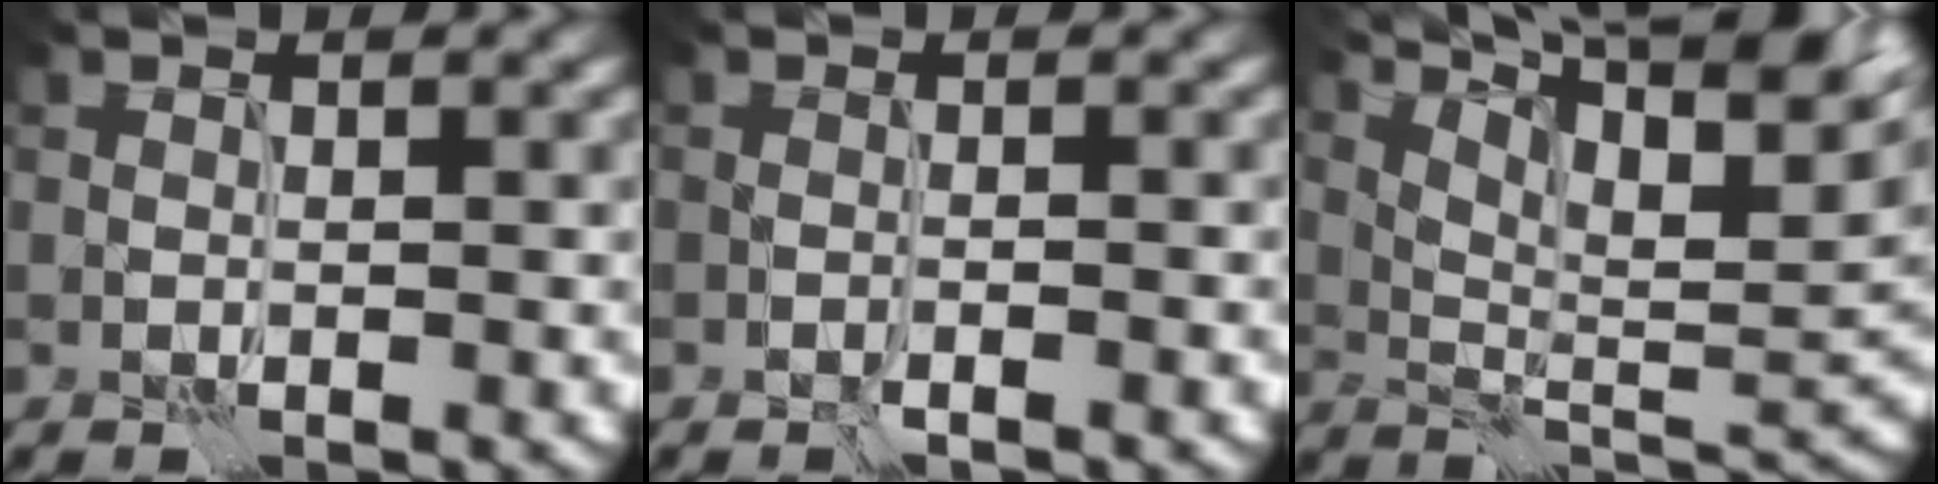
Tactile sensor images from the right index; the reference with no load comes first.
{"total": 0.8, "force": [-0.6, 0.1, 0.5], "torque": [-0.008, -0.007, -0.008]}
{"total": 13.4, "force": [7.6, 4.1, 10.3], "torque": [-0.164, 0.021, 0.109]}